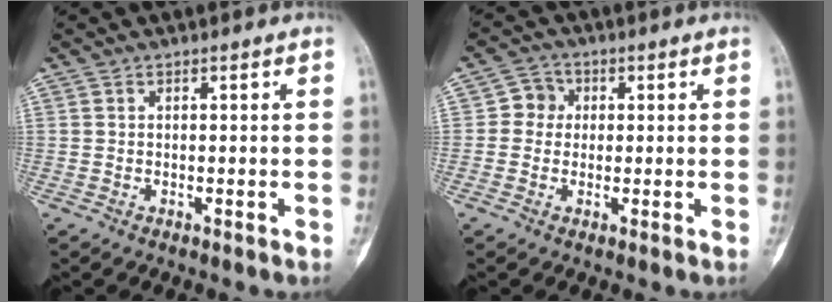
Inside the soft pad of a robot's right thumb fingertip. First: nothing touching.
{"total": 4.1, "force": [0.4, 3.9, 1.2], "torque": [0.013, 0.009, -0.005]}